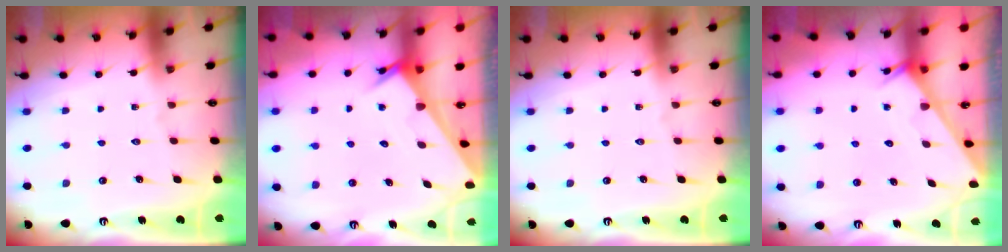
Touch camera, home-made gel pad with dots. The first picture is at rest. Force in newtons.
{"total": 2.5, "press": 2.5, "slide": 0.1}
{"total": 0.0}
{"total": 2.6, "press": 2.6, "slide": 0.2}